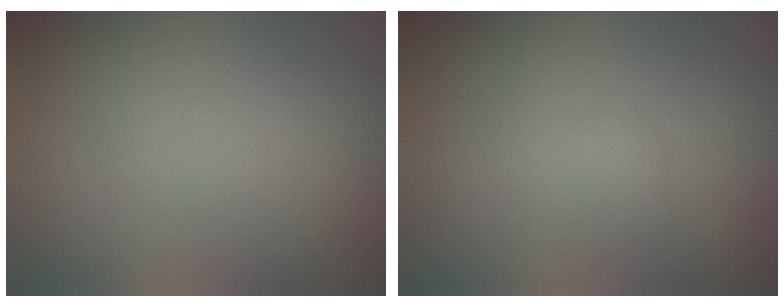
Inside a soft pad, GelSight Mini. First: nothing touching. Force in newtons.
{"total": 1.5, "press": 1.5, "slide": 0.1}